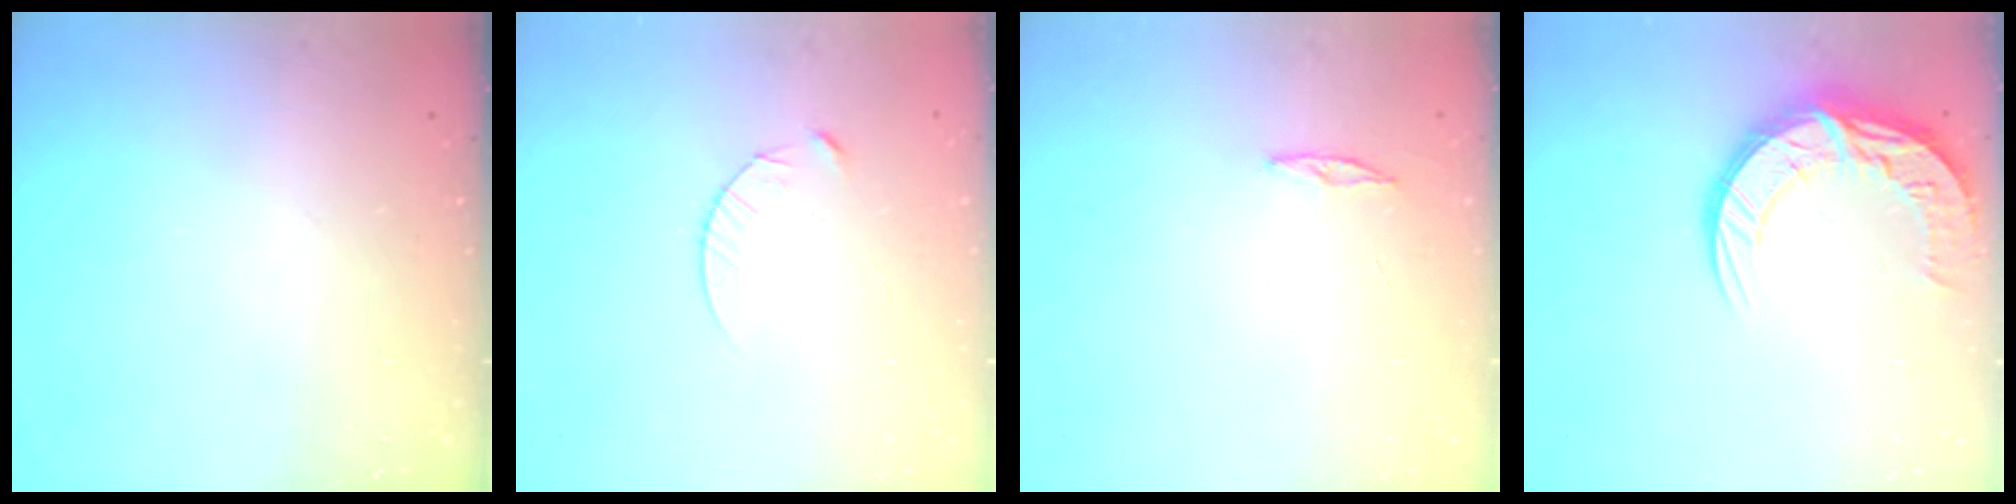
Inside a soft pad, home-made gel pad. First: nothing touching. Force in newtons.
{"total": 4.7, "press": 4.7, "slide": 0.6}
{"total": 3.0, "press": 2.9, "slide": 0.3}
{"total": 13.2, "press": 13.2, "slide": 1.2}